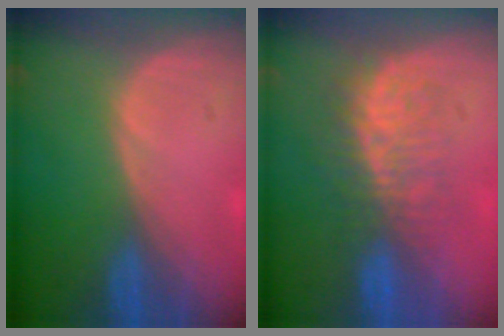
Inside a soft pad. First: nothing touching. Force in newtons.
{"total": 7.7, "press": 7.4, "slide": 1.8}